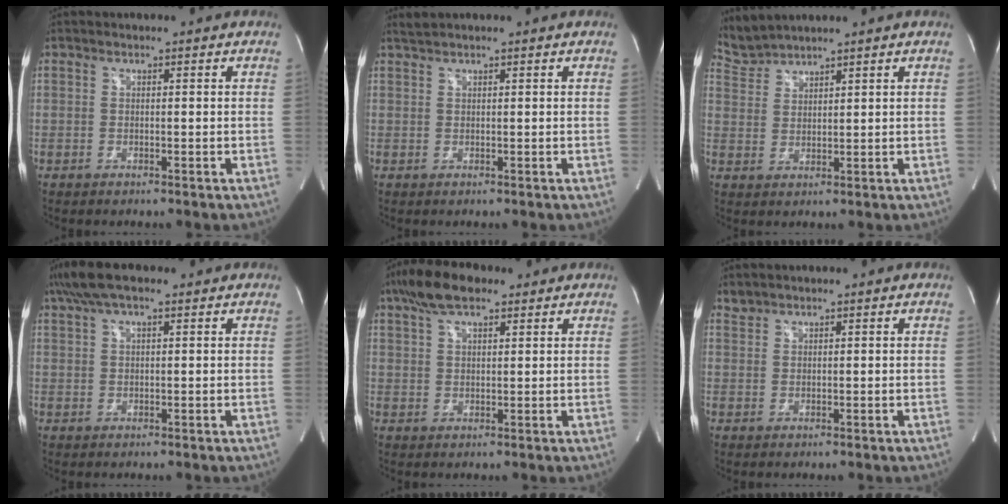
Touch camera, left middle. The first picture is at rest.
{"total": 1.0, "force": [1.0, -0.2, 0.3], "torque": [-0.015, 0.012, 0.026]}
{"total": 3.8, "force": [3.7, -0.4, -0.5], "torque": [-0.002, 0.011, 0.084]}
{"total": 6.9, "force": [4.8, 1.9, 4.7], "torque": [-0.100, 0.035, 0.085]}
{"total": 7.5, "force": [5.1, 2.6, 4.9], "torque": [-0.101, 0.023, 0.092]}
{"total": 1.1, "force": [1.1, 0.1, -0.1], "torque": [-0.003, 0.006, 0.026]}